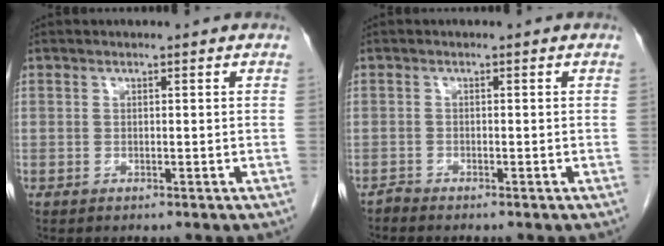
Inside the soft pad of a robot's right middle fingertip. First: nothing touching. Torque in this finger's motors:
{"motor_torque": [-0.29, 0.16, -0.03, -0.02]}